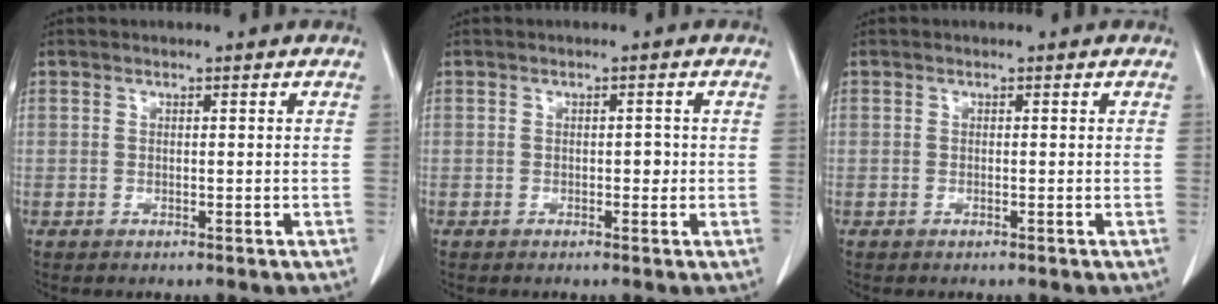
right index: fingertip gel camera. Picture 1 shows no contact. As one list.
[{"total": 1.3, "force": [-0.1, 0.8, 1.0], "torque": [-0.010, 0.003, -0.002]}, {"total": 0.0}]